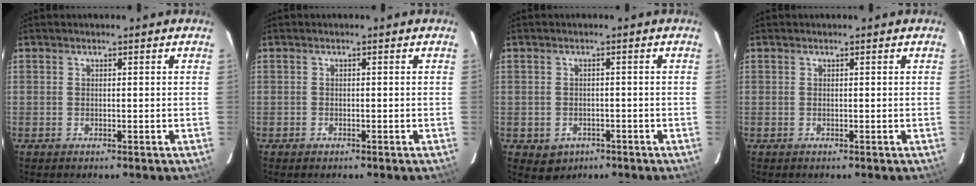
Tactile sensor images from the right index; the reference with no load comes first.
{"total": 0.8, "force": [-0.6, 0.6, 0.1], "torque": [-0.001, 0.003, -0.009]}
{"total": 4.1, "force": [-1.7, 3.5, 1.2], "torque": [-0.033, 0.002, -0.012]}
{"total": 0.0}